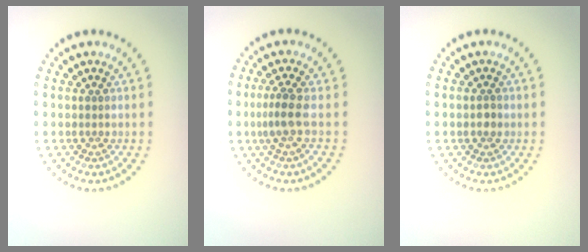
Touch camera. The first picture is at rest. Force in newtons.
{"total": 2.2, "press": 1.6, "slide": 1.5}
{"total": 0.9, "press": 0.8, "slide": 0.1}